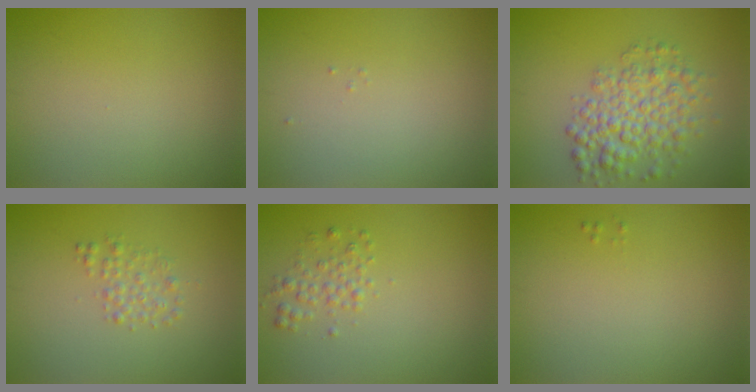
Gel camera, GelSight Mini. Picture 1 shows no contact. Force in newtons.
{"total": 0.0}
{"total": 5.0, "press": 5.0, "slide": 0.1}
{"total": 1.5, "press": 1.5, "slide": 0.0}
{"total": 1.5, "press": 1.5, "slide": 0.1}
{"total": 0.0}